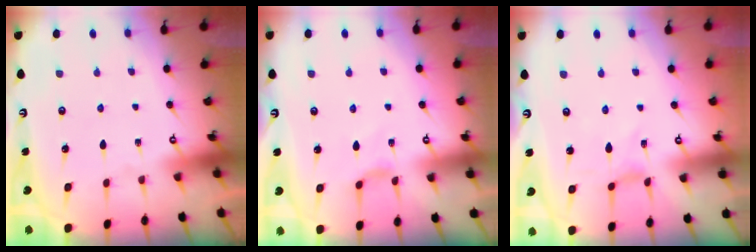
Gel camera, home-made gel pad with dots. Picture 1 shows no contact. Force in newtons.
{"total": 2.1, "press": 2.0, "slide": 0.5}
{"total": 0.0}